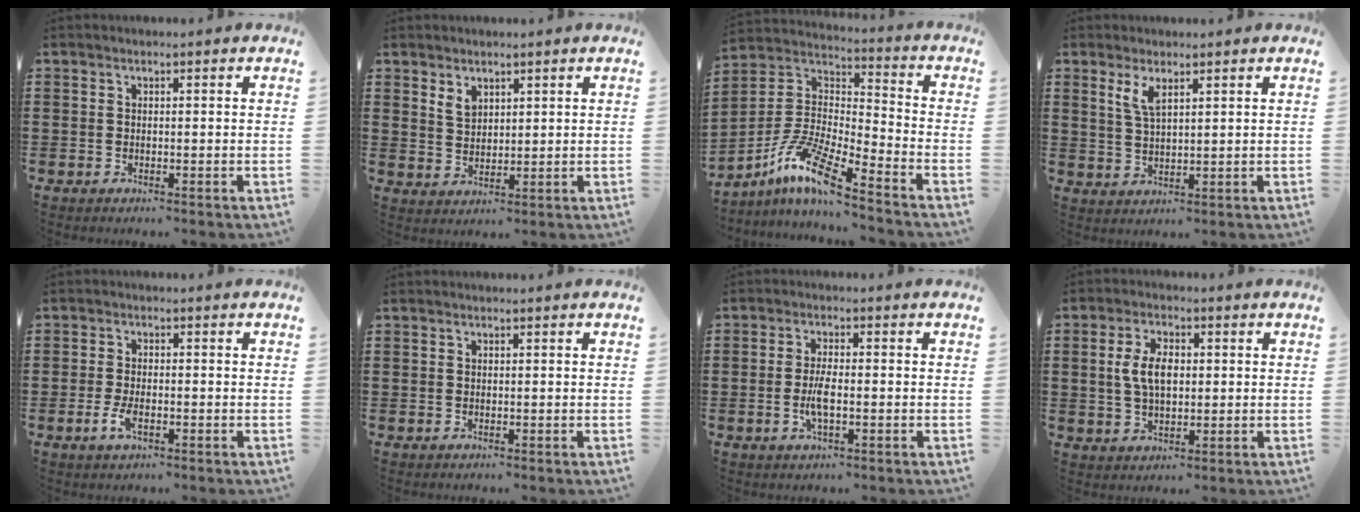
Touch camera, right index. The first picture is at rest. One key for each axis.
{"total": 2.7, "fx": 1.8, "fy": 1.6, "fz": 1.1, "tx": -0.027, "ty": 0.004, "tz": 0.035}
{"total": 10.8, "fx": -8.1, "fy": 1.4, "fz": 7.0, "tx": -0.159, "ty": -0.004, "tz": -0.166}
{"total": 3.4, "fx": 2.0, "fy": 1.0, "fz": 2.5, "tx": -0.055, "ty": 0.003, "tz": 0.035}
{"total": 3.4, "fx": -1.2, "fy": 1.3, "fz": 2.8, "tx": -0.071, "ty": -0.008, "tz": -0.026}
{"total": 0.0}
{"total": 3.8, "fx": -0.9, "fy": 1.1, "fz": 3.6, "tx": -0.075, "ty": -0.002, "tz": -0.019}
{"total": 6.0, "fx": 0.6, "fy": 3.2, "fz": 5.0, "tx": -0.117, "ty": 0.007, "tz": 0.003}